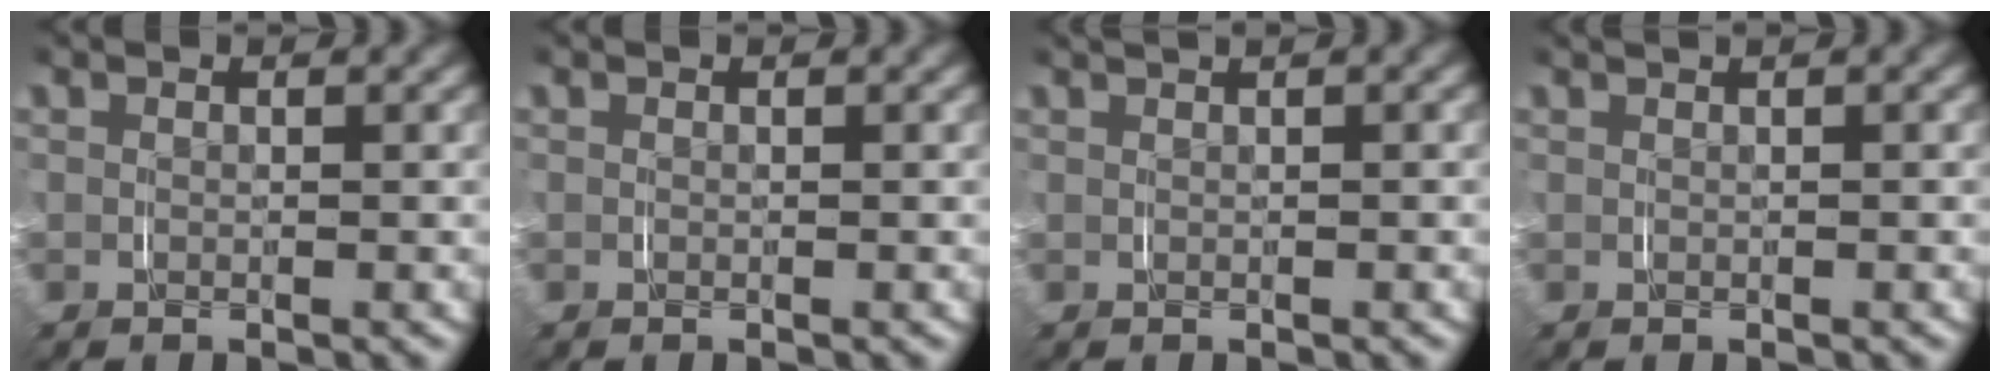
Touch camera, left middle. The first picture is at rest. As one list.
[{"total": 0.0}, {"total": 1.0, "force": [0.8, -0.1, 0.6], "torque": [-0.004, 0.010, 0.009]}, {"total": 0.6, "force": [0.5, -0.2, 0.3], "torque": [0.000, 0.008, 0.005]}]